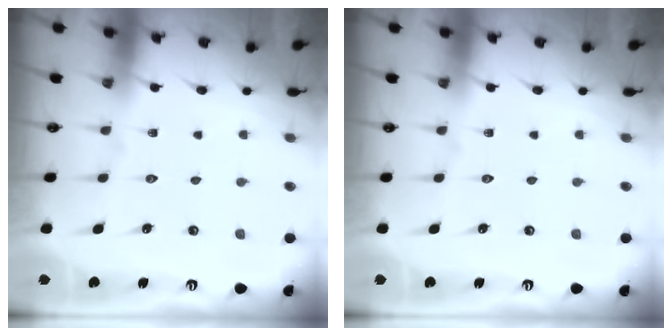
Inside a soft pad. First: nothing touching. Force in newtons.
{"total": 0.0}